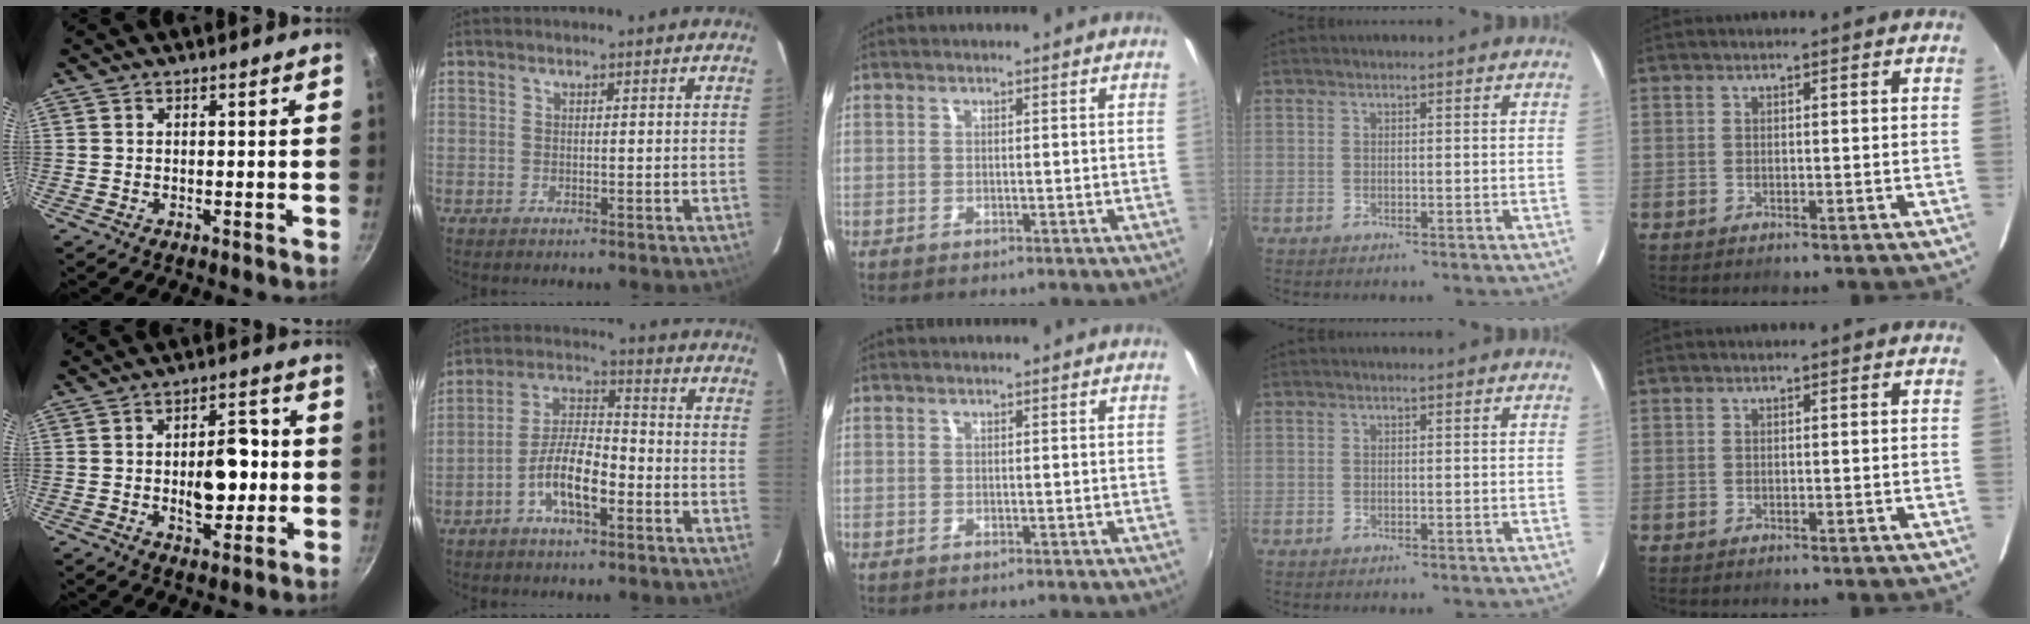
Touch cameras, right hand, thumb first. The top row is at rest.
{"thumb": {"total": 10.5, "force": [-0.7, 6.0, 8.5], "torque": [-0.089, 0.014, -0.009]}, "index": {"total": 9.0, "force": [-4.2, 3.0, 7.4], "torque": [-0.152, 0.013, -0.077]}}